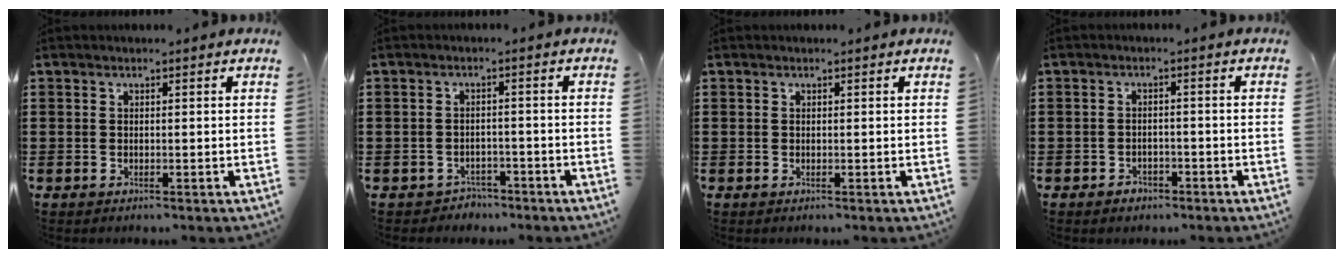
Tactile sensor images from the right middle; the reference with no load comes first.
{"total": 2.1, "force": [-2.0, 0.6, -0.2], "torque": [-0.006, 0.000, -0.046]}
{"total": 0.0}
{"total": 1.6, "force": [-1.4, 0.8, 0.2], "torque": [-0.010, -0.001, -0.030]}